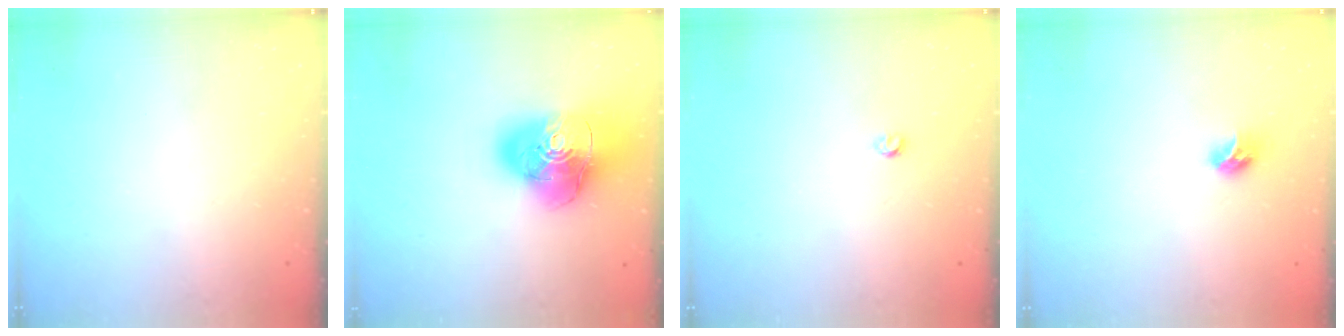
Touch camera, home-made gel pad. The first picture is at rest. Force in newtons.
{"total": 19.4, "press": 19.2, "slide": 2.5}
{"total": 2.9, "press": 2.8, "slide": 0.5}
{"total": 7.5, "press": 7.4, "slide": 0.7}